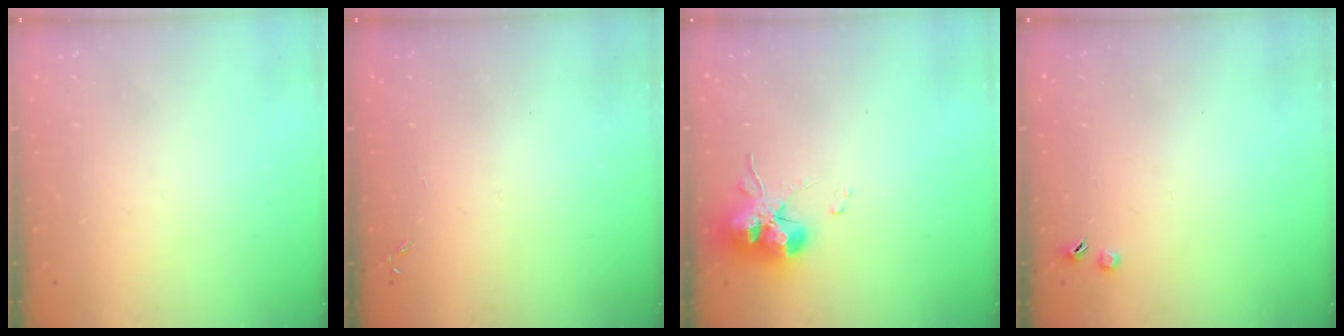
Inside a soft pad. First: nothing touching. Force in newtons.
{"total": 0.0}
{"total": 15.1, "press": 15.0, "slide": 1.0}
{"total": 3.0, "press": 2.9, "slide": 0.5}